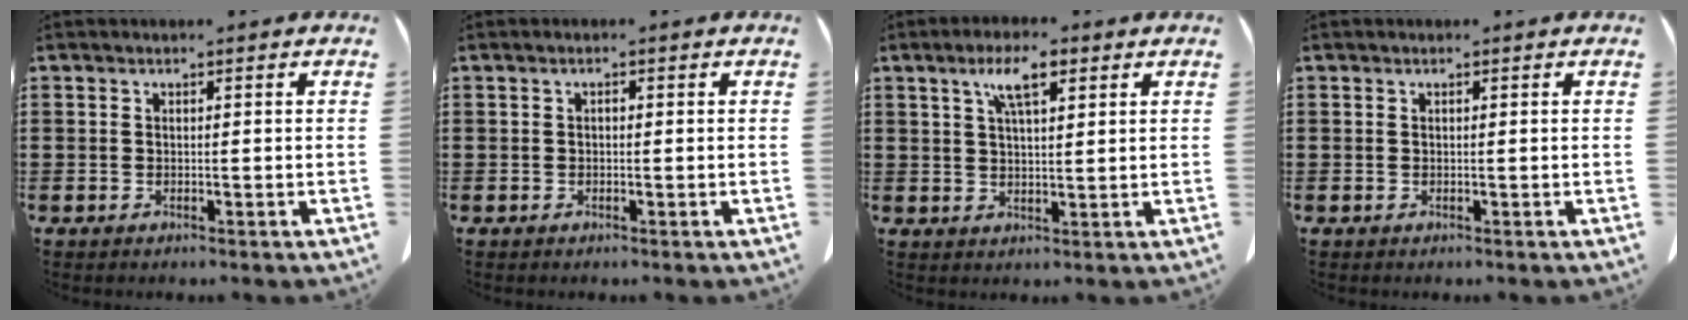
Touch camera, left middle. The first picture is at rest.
{"total": 0.6, "force": [-0.2, 0.3, 0.5], "torque": [-0.011, -0.001, -0.003]}
{"total": 6.2, "force": [3.4, 1.7, 4.9], "torque": [-0.097, 0.007, 0.055]}
{"total": 0.0}